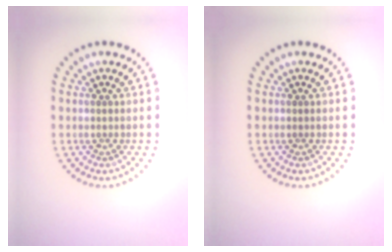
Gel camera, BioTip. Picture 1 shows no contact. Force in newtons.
{"total": 0.0}